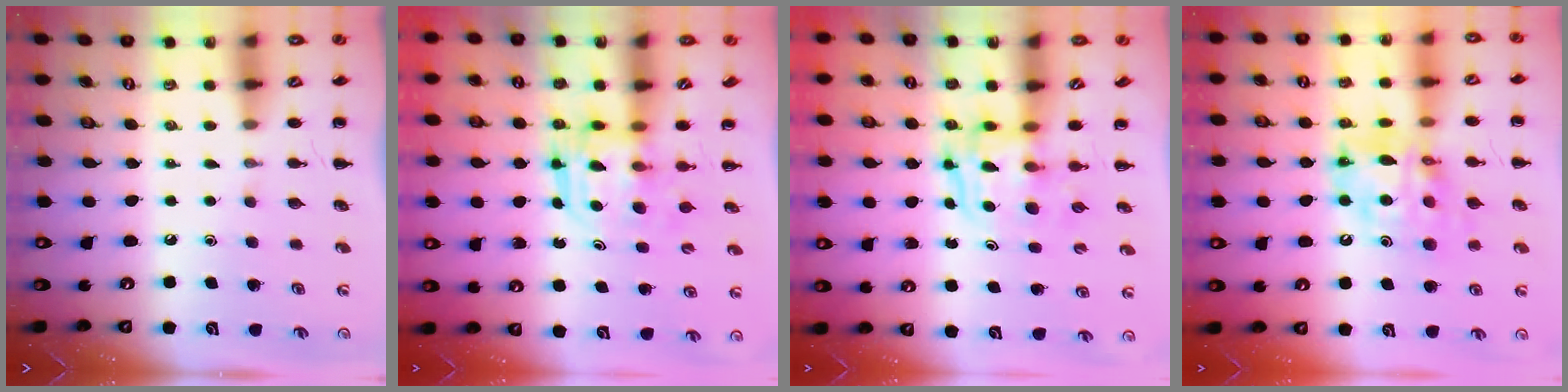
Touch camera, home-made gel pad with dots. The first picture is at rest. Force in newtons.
{"total": 3.1, "press": 3.1, "slide": 0.2}
{"total": 3.4, "press": 3.4, "slide": 0.3}
{"total": 13.1, "press": 12.5, "slide": 3.9}